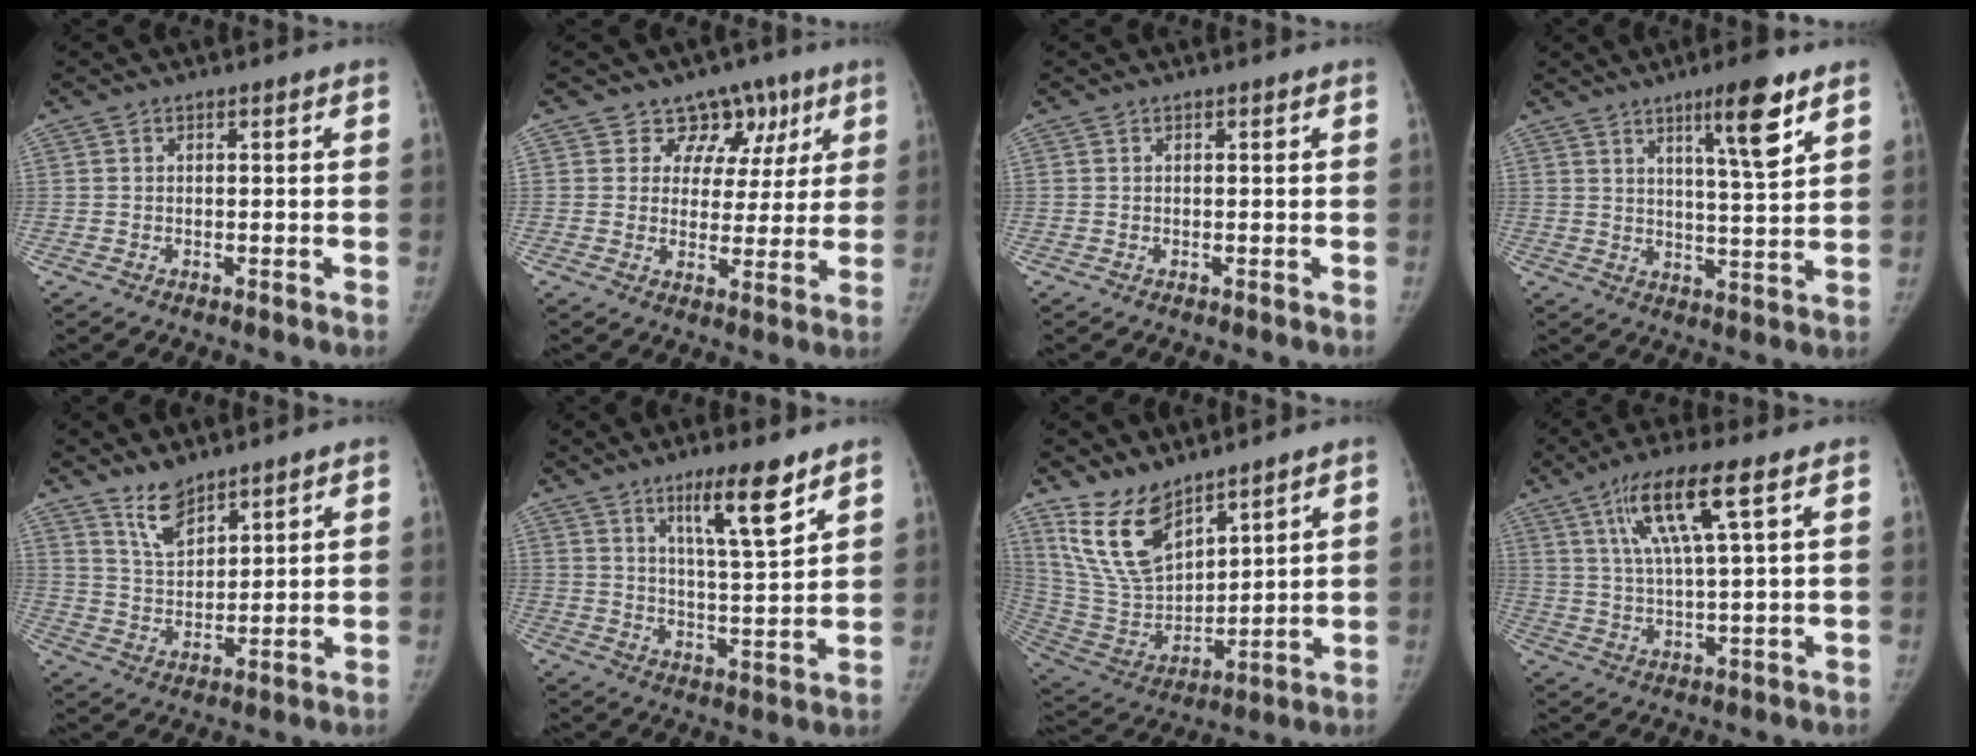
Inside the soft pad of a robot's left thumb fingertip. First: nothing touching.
{"total": 8.6, "force": [5.0, 6.9, 1.3], "torque": [0.042, -0.012, 0.066]}
{"total": 0.0}
{"total": 9.8, "force": [5.8, 1.1, 7.9], "torque": [-0.116, -0.034, 0.091]}
{"total": 6.7, "force": [5.3, 2.6, 3.0], "torque": [-0.036, -0.042, 0.107]}
{"total": 10.3, "force": [6.6, 1.4, 7.8], "torque": [-0.120, -0.045, 0.112]}
{"total": 14.6, "force": [10.4, 7.0, 7.5], "torque": [-0.110, -0.060, 0.224]}
{"total": 11.3, "force": [5.1, 1.3, 9.9], "torque": [-0.199, -0.011, 0.097]}